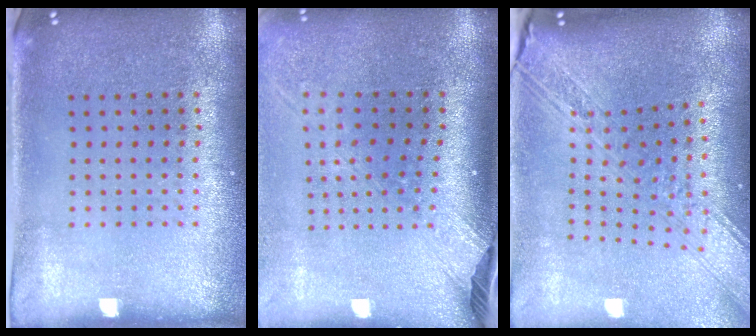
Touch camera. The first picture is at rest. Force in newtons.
{"total": 2.6, "press": 1.9, "slide": 1.7}
{"total": 3.3, "press": 2.5, "slide": 2.2}